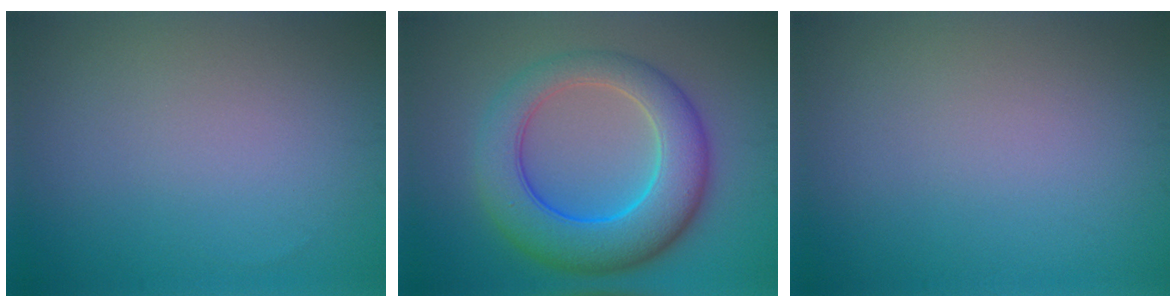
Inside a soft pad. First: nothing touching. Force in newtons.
{"total": 8.8, "press": 8.8, "slide": 0.3}
{"total": 0.0}